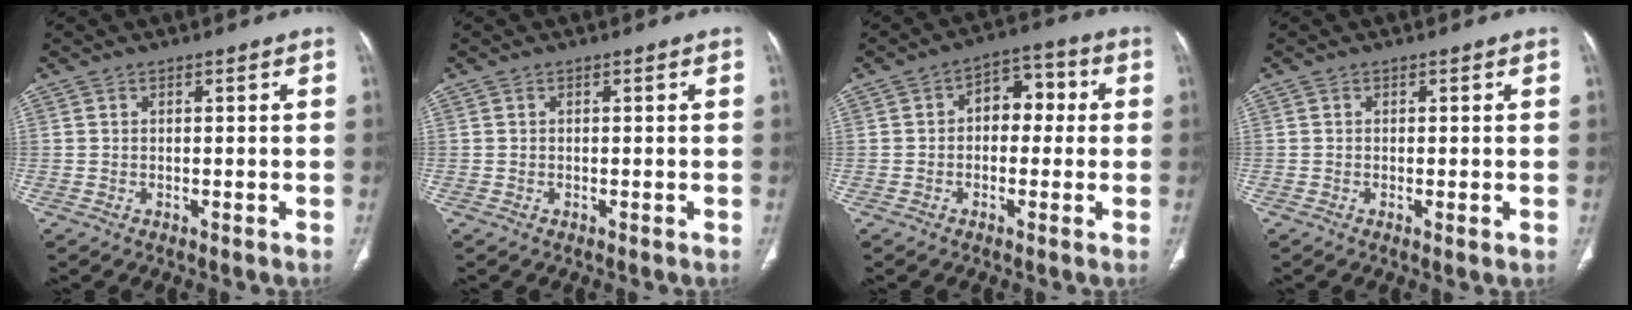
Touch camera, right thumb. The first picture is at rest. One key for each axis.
{"total": 0.0}
{"total": 7.7, "fx": 0.5, "fy": 5.2, "fz": 5.6, "tx": -0.045, "ty": 0.030, "tz": -0.002}
{"total": 1.0, "fx": -0.2, "fy": 0.2, "fz": 0.9, "tx": -0.023, "ty": -0.005, "tz": -0.004}